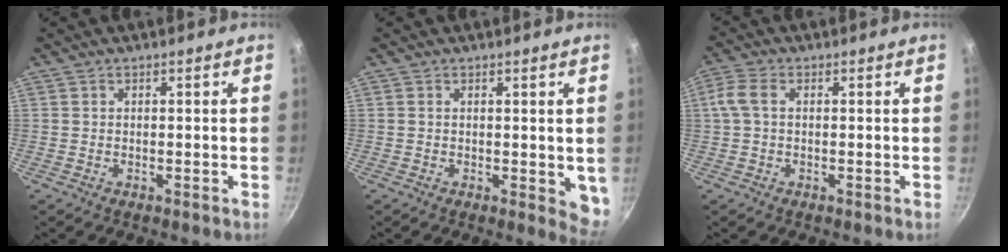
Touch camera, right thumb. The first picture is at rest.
{"total": 4.5, "force": [0.5, 2.2, 3.9], "torque": [-0.036, -0.009, 0.007]}
{"total": 4.0, "force": [0.4, 2.4, 3.2], "torque": [-0.073, 0.013, 0.003]}